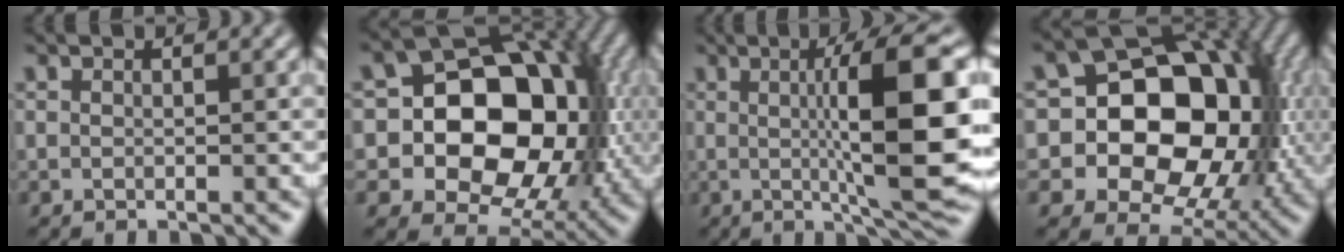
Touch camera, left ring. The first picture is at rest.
{"total": 12.9, "force": [-1.1, 9.5, 8.7], "torque": [-0.107, 0.007, -0.021]}
{"total": 10.2, "force": [0.0, 1.4, 10.1], "torque": [-0.139, 0.005, 0.013]}
{"total": 14.4, "force": [-0.7, 11.1, 9.1], "torque": [-0.112, 0.011, -0.020]}